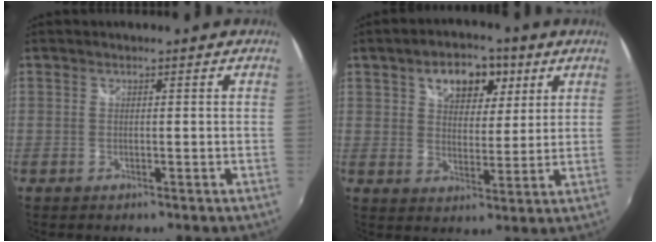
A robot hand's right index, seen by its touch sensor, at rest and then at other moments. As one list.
[{"total": 10.8, "force": [5.3, 6.7, 6.5], "torque": [-0.110, 0.029, 0.086]}]